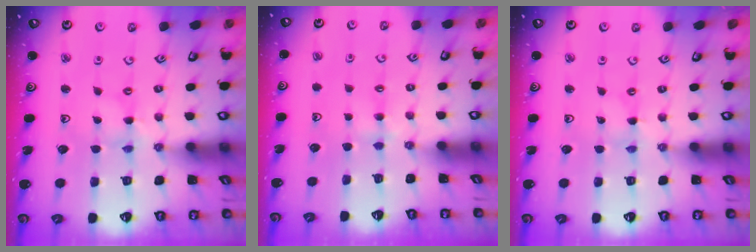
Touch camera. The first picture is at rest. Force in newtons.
{"total": 3.1, "press": 3.1, "slide": 0.4}
{"total": 0.0}